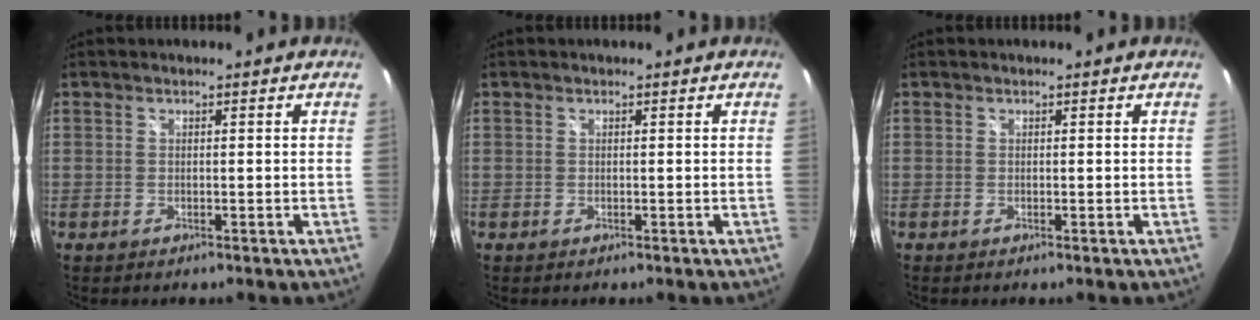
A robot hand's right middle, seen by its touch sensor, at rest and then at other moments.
{"total": 0.0}
{"total": 0.0}